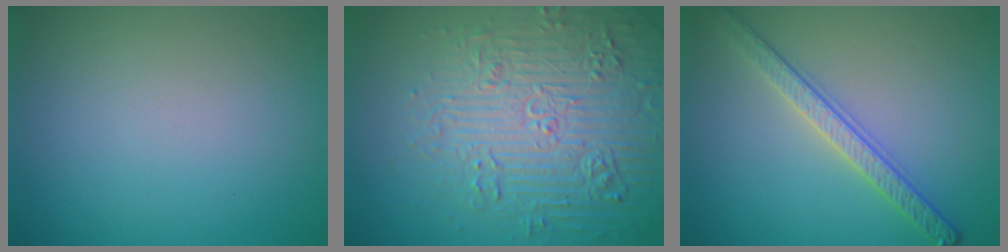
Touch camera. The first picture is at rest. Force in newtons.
{"total": 7.9, "press": 7.7, "slide": 1.9}
{"total": 3.2, "press": 3.0, "slide": 1.0}